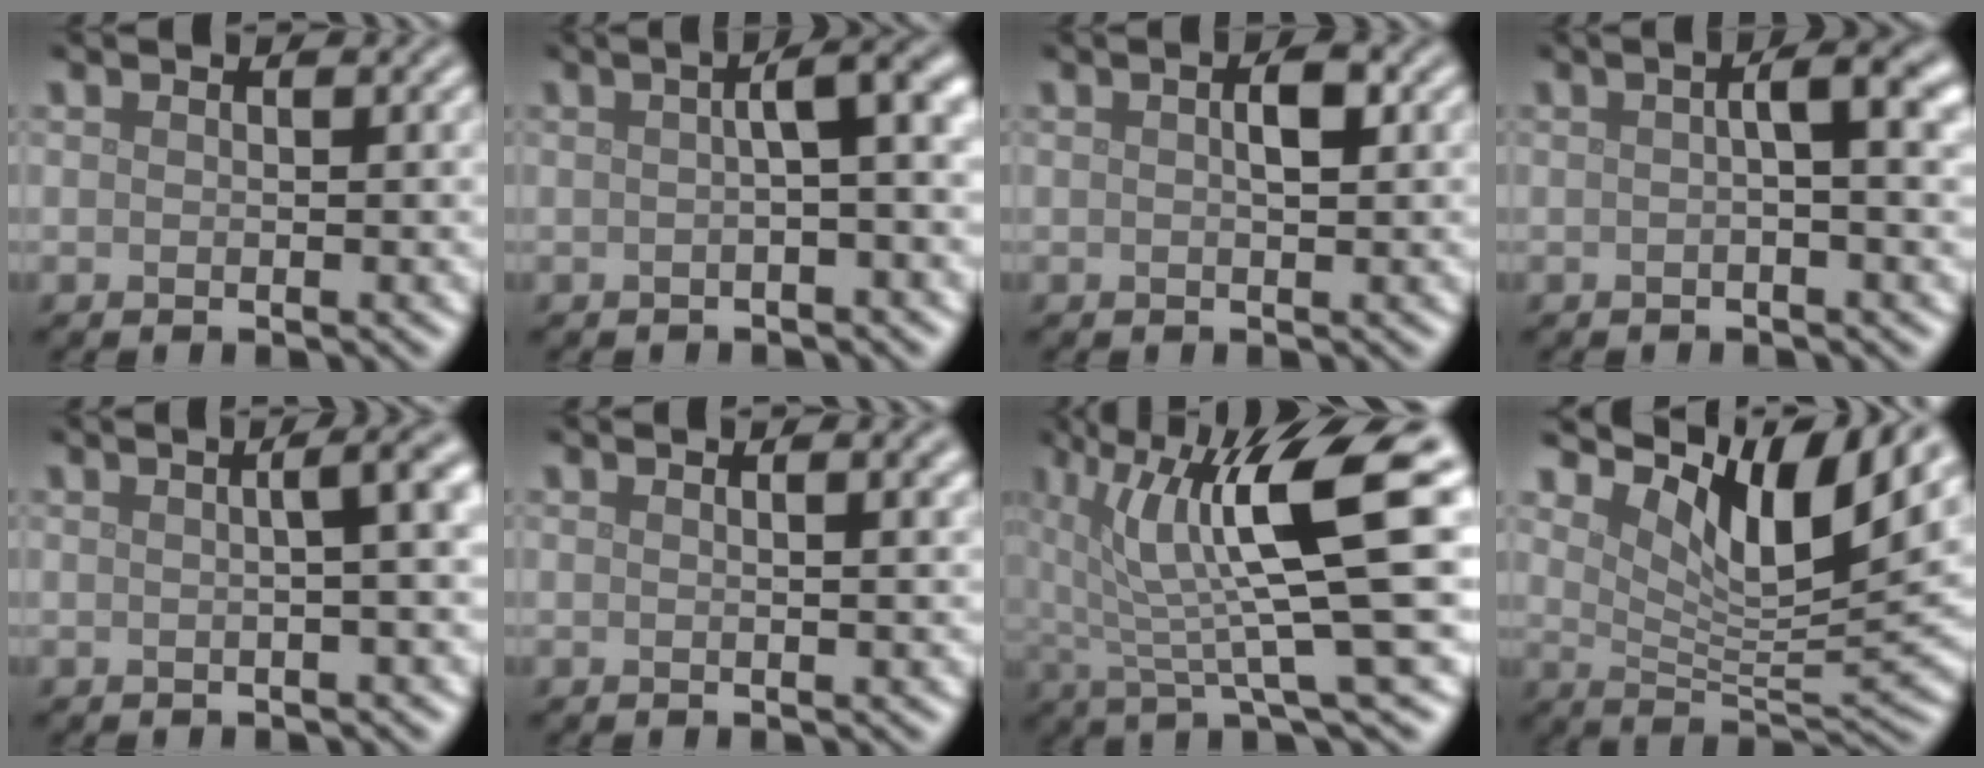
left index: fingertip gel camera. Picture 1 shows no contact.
{"total": 4.4, "force": [0.4, 1.0, 4.2], "torque": [-0.049, 0.022, 0.002]}
{"total": 1.8, "force": [0.3, 0.6, 1.7], "torque": [-0.027, 0.004, 0.004]}
{"total": 4.3, "force": [0.5, 1.1, 4.1], "torque": [-0.054, 0.019, 0.001]}
{"total": 4.6, "force": [0.7, 1.7, 4.2], "torque": [-0.031, 0.024, -0.004]}
{"total": 2.1, "force": [0.8, 0.8, 1.8], "torque": [-0.013, 0.004, 0.003]}
{"total": 11.1, "force": [3.4, 2.2, 10.4], "torque": [-0.164, 0.006, 0.061]}
{"total": 9.2, "force": [5.6, 2.6, 6.8], "torque": [-0.112, -0.003, 0.100]}